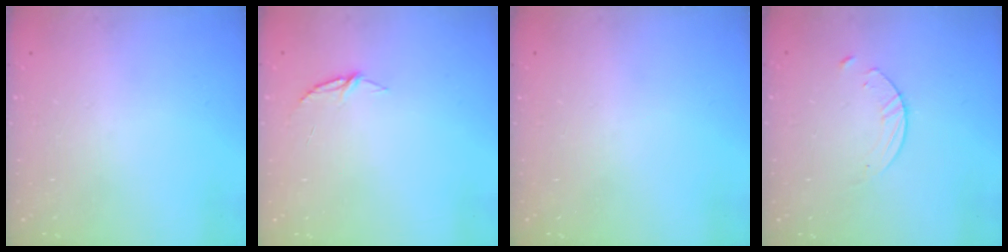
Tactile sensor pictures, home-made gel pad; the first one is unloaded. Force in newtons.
{"total": 5.1, "press": 5.1, "slide": 0.5}
{"total": 0.0}
{"total": 4.3, "press": 4.3, "slide": 0.5}